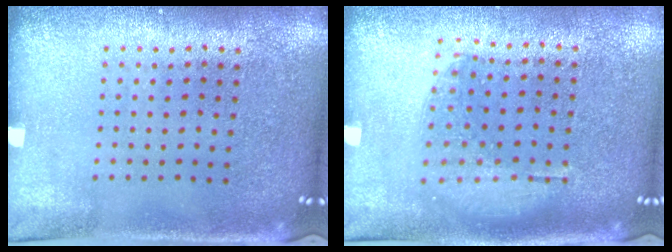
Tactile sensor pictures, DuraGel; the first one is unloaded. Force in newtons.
{"total": 1.0, "press": 0.9, "slide": 0.4}